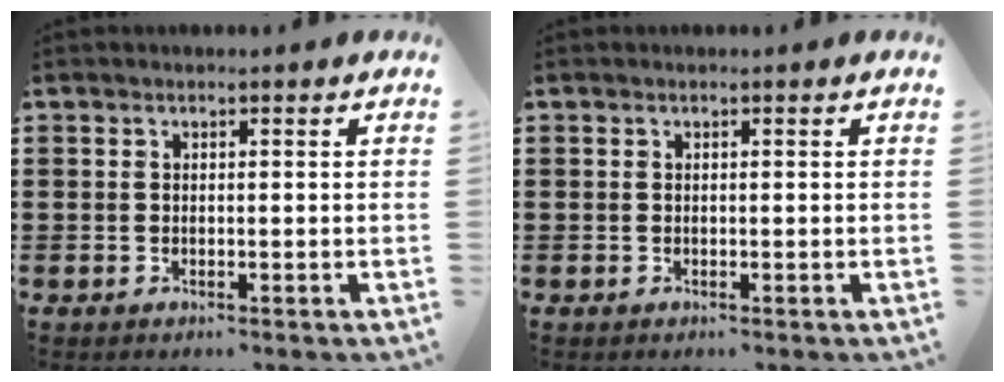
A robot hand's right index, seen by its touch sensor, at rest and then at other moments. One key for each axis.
{"total": 0.0}